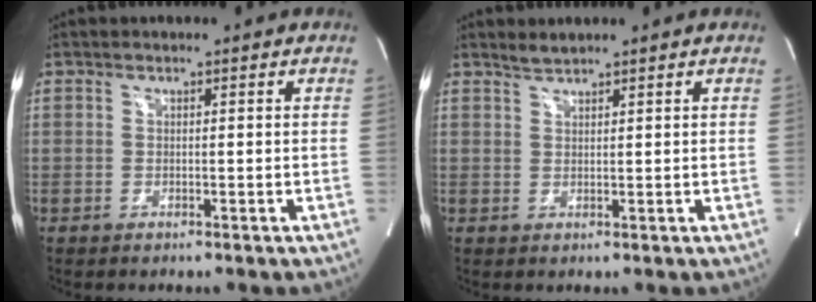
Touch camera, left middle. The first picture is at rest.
{"total": 1.5, "force": [1.5, -0.1, 0.2], "torque": [-0.010, 0.002, 0.034]}